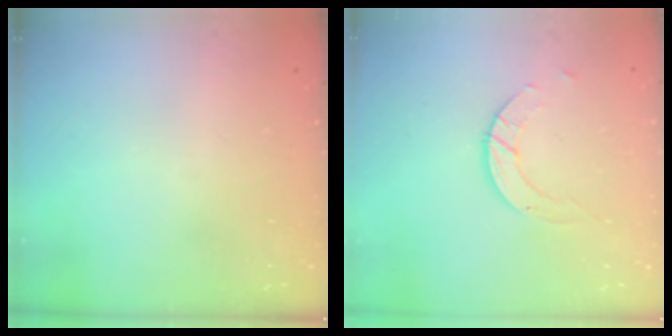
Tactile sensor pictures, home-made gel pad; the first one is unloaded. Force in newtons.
{"total": 3.0, "press": 3.0, "slide": 0.3}